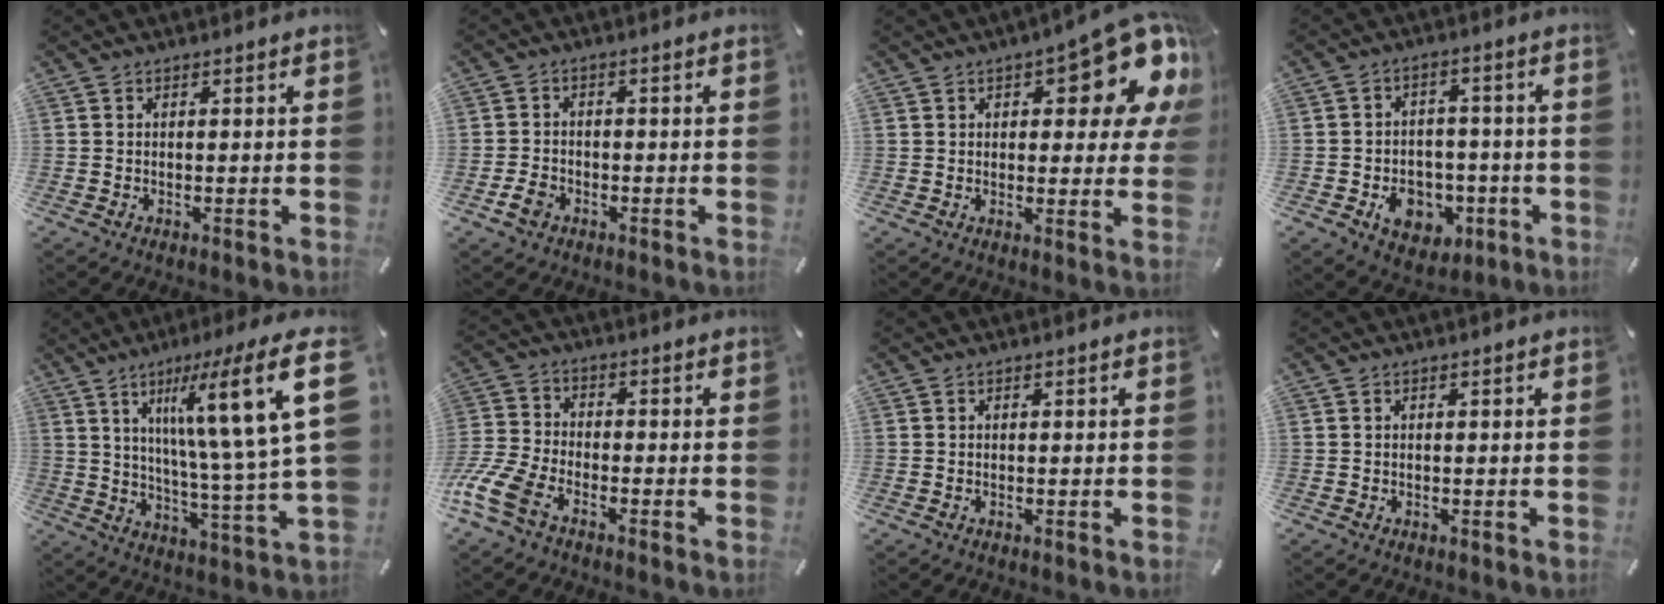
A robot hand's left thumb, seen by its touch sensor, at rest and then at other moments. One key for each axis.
{"total": 3.5, "fx": -1.7, "fy": 2.7, "fz": 1.5, "tx": -0.038, "ty": 0.002, "tz": -0.033}
{"total": 17.0, "fx": 8.7, "fy": 6.7, "fz": 13.0, "tx": -0.149, "ty": -0.059, "tz": 0.138}
{"total": 9.8, "fx": -2.8, "fy": 7.8, "fz": 5.2, "tx": -0.072, "ty": 0.014, "tz": -0.045}
{"total": 25.5, "fx": 9.1, "fy": 5.4, "fz": 23.2, "tx": -0.350, "ty": -0.050, "tz": 0.129}
{"total": 9.5, "fx": -6.0, "fy": 4.9, "fz": 5.4, "tx": -0.140, "ty": 0.012, "tz": -0.119}
{"total": 0.0}
{"total": 0.0}